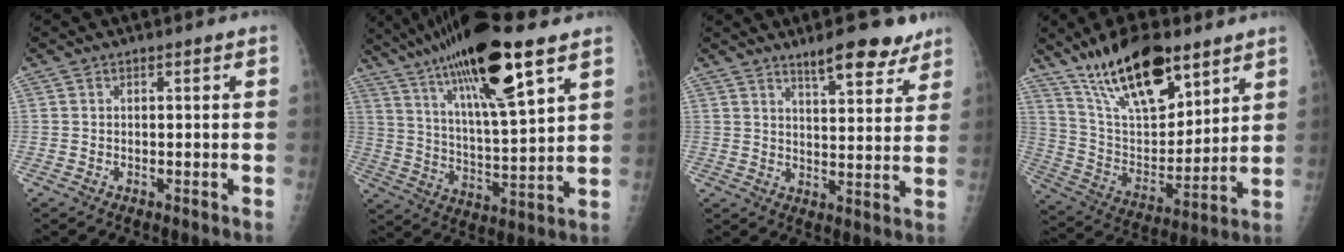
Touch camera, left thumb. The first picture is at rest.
{"total": 22.2, "force": [13.4, 4.2, 17.1], "torque": [-0.295, -0.040, 0.235]}
{"total": 10.0, "force": [7.4, 3.0, 6.0], "torque": [-0.055, -0.045, 0.107]}
{"total": 19.9, "force": [13.5, 8.0, 12.2], "torque": [-0.172, -0.068, 0.249]}